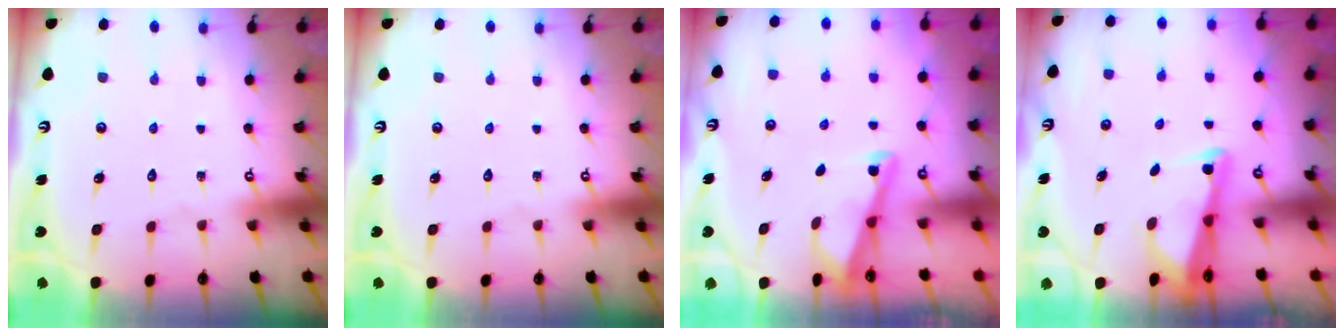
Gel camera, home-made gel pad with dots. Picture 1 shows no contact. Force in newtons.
{"total": 0.0}
{"total": 2.9, "press": 2.9, "slide": 0.4}
{"total": 2.4, "press": 2.4, "slide": 0.5}